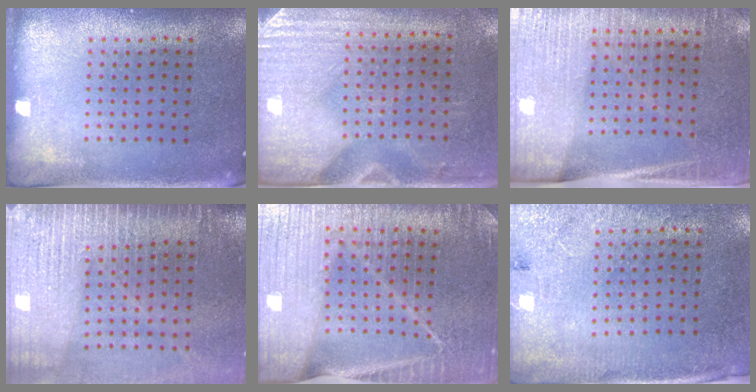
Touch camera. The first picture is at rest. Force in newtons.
{"total": 2.9, "press": 2.5, "slide": 1.5}
{"total": 3.0, "press": 2.8, "slide": 1.2}
{"total": 4.3, "press": 3.7, "slide": 2.3}
{"total": 4.3, "press": 4.1, "slide": 1.4}
{"total": 2.6, "press": 2.2, "slide": 1.4}